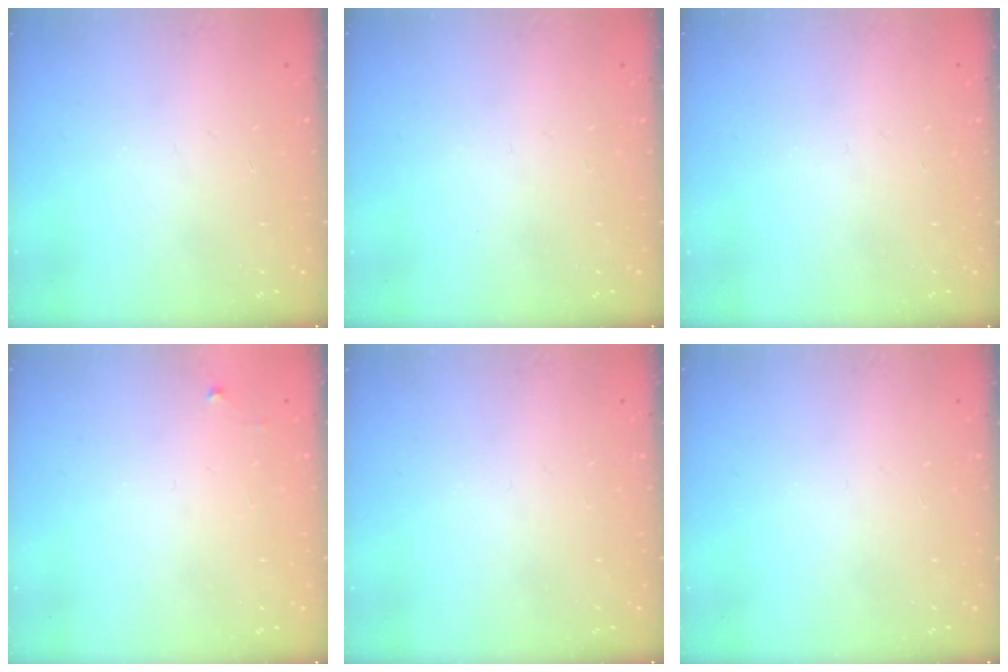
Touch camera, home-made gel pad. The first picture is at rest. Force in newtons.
{"total": 0.0}
{"total": 0.0}
{"total": 2.5, "press": 2.5, "slide": 0.4}
{"total": 0.0}
{"total": 0.0}